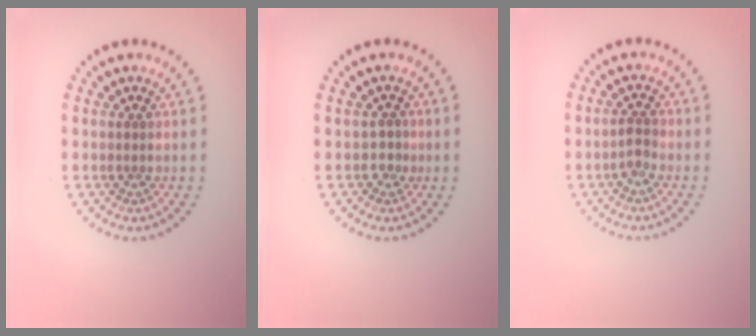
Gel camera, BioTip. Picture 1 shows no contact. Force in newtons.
{"total": 1.1, "press": 0.8, "slide": 0.7}
{"total": 1.2, "press": 1.0, "slide": 0.6}